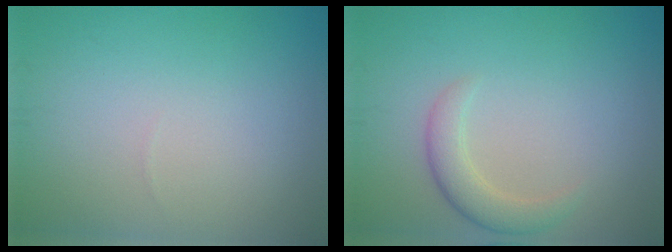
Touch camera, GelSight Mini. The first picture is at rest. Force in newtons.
{"total": 2.5, "press": 2.5, "slide": 0.2}